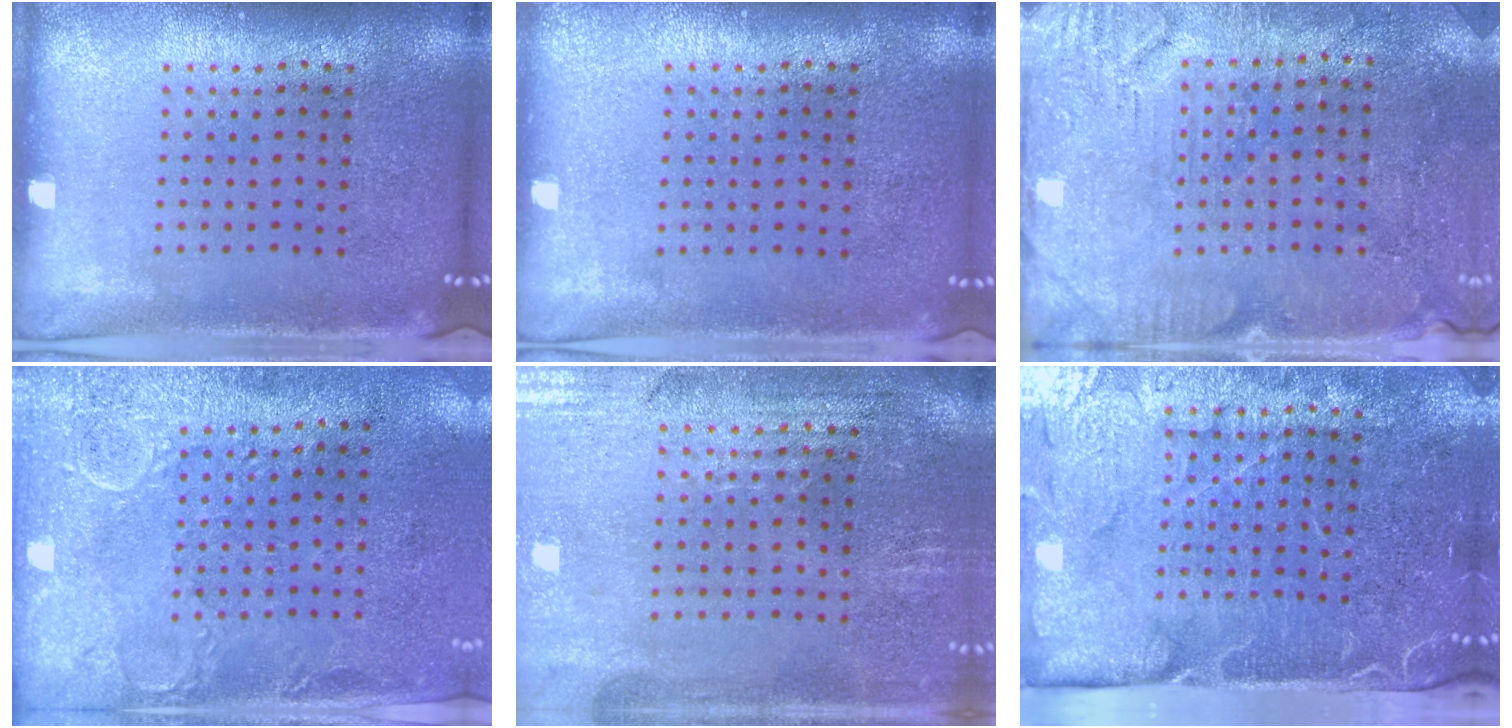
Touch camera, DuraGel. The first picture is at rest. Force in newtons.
{"total": 0.0}
{"total": 3.0, "press": 2.9, "slide": 0.8}
{"total": 2.9, "press": 2.3, "slide": 1.8}
{"total": 0.9, "press": 0.8, "slide": 0.4}
{"total": 4.6, "press": 3.9, "slide": 2.5}